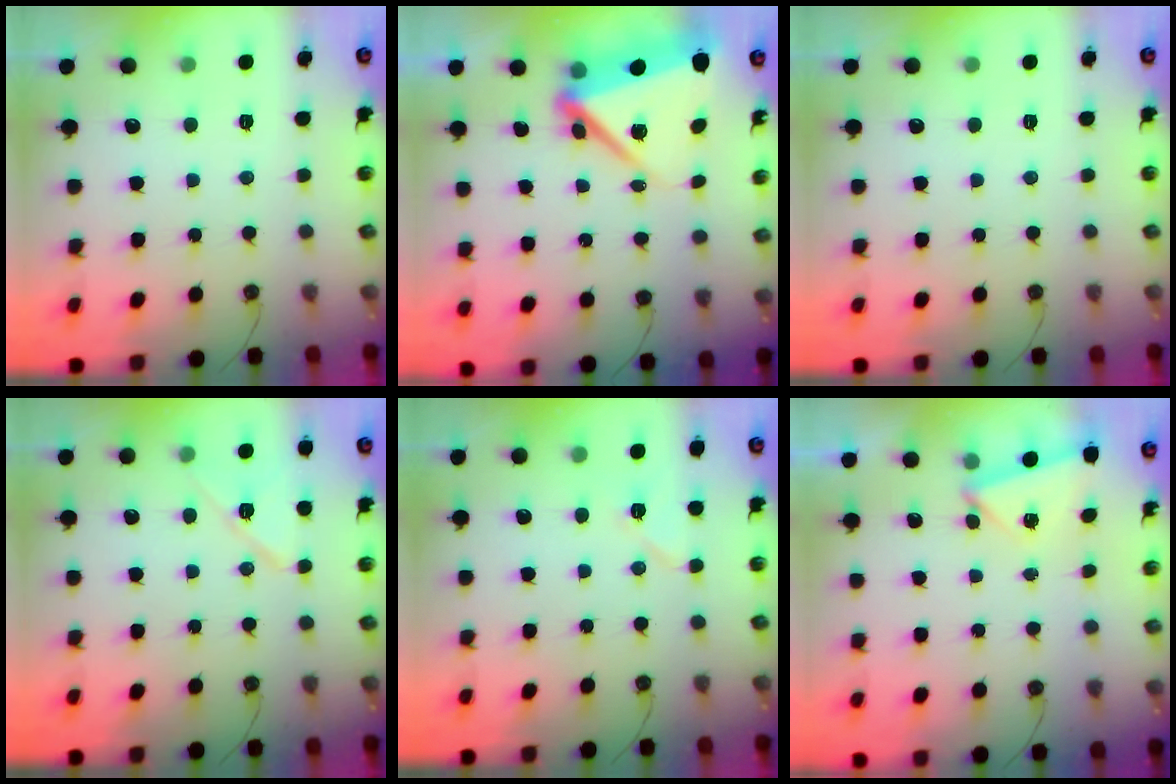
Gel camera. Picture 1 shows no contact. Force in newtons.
{"total": 11.0, "press": 10.8, "slide": 1.8}
{"total": 0.0}
{"total": 9.9, "press": 9.9, "slide": 0.5}
{"total": 6.4, "press": 6.3, "slide": 1.4}
{"total": 2.6, "press": 1.9, "slide": 1.8}